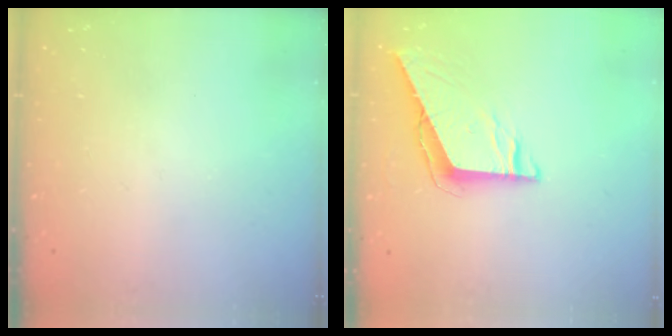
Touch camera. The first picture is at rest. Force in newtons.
{"total": 7.2, "press": 7.2, "slide": 0.5}